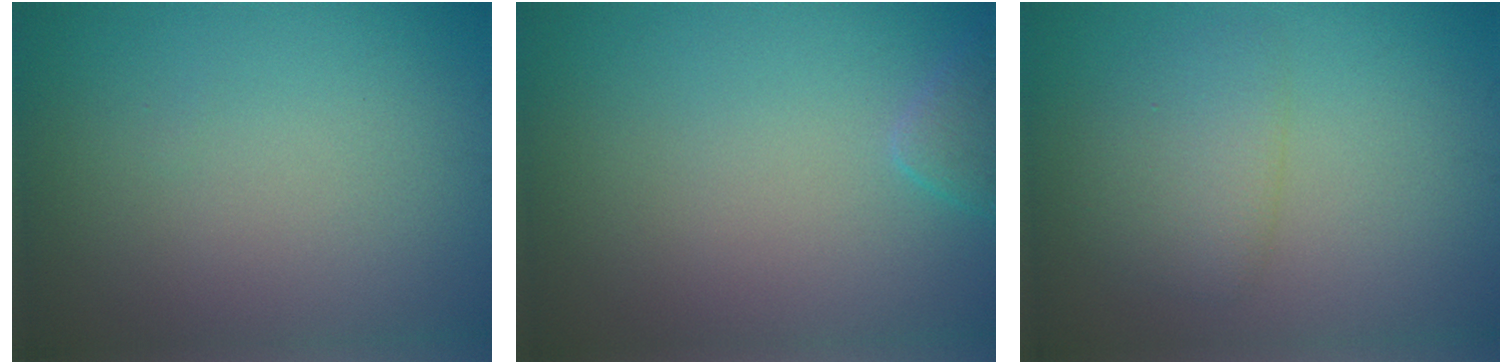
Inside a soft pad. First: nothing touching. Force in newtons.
{"total": 1.4, "press": 1.4, "slide": 0.2}
{"total": 2.9, "press": 2.9, "slide": 0.2}